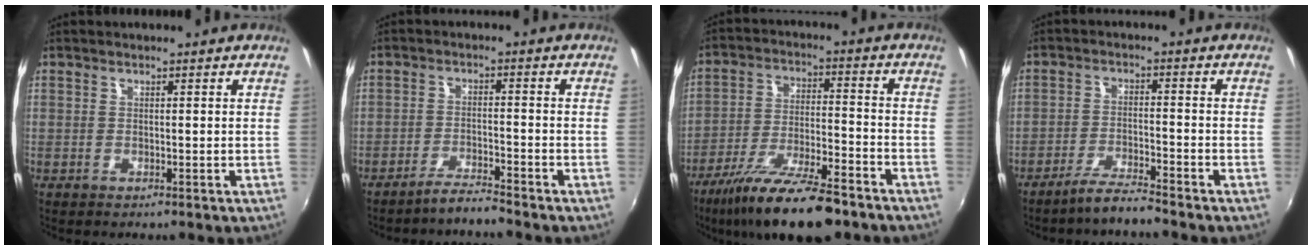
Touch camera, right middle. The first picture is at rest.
{"total": 3.7, "force": [-3.5, -0.4, 1.0], "torque": [-0.037, 0.003, -0.066]}
{"total": 17.3, "force": [-13.1, 4.0, 10.7], "torque": [-0.207, -0.031, -0.219]}
{"total": 5.1, "force": [-4.6, -0.3, 2.1], "torque": [-0.056, 0.000, -0.085]}